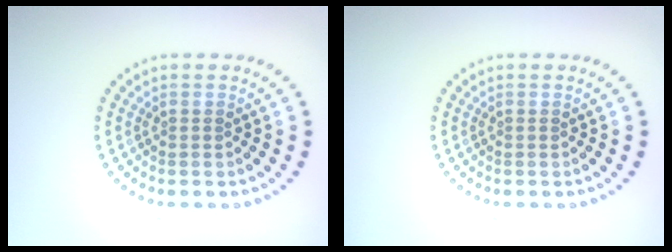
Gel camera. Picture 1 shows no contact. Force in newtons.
{"total": 0.0}